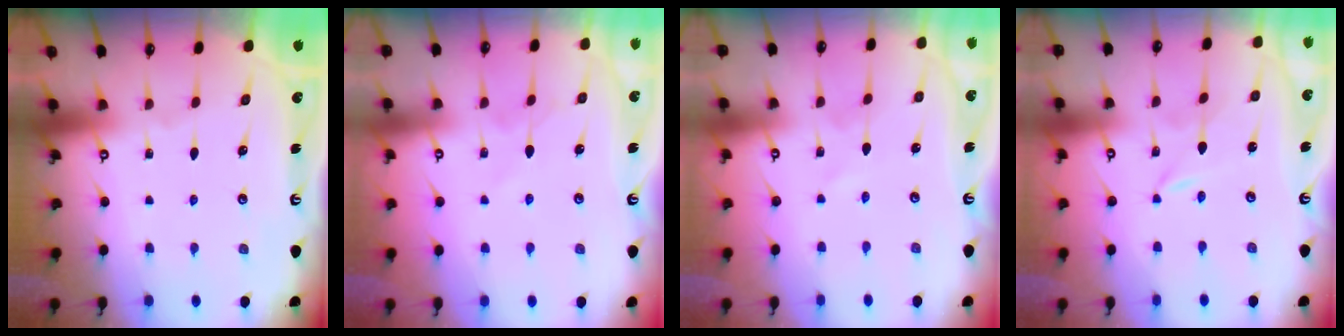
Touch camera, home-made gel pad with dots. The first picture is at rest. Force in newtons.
{"total": 5.1, "press": 5.0, "slide": 0.7}
{"total": 1.0, "press": 1.0, "slide": 0.2}
{"total": 0.0}